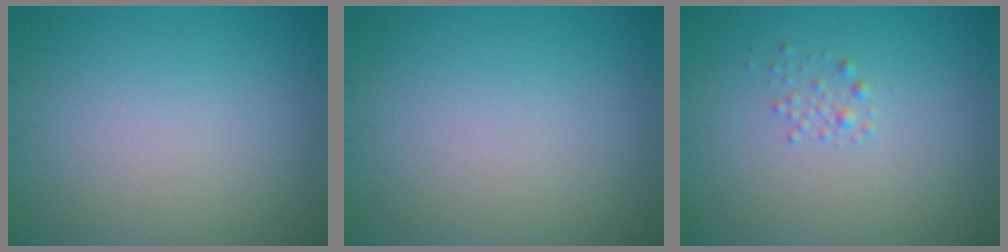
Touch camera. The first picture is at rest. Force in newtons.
{"total": 0.0}
{"total": 0.9, "press": 0.9, "slide": 0.0}